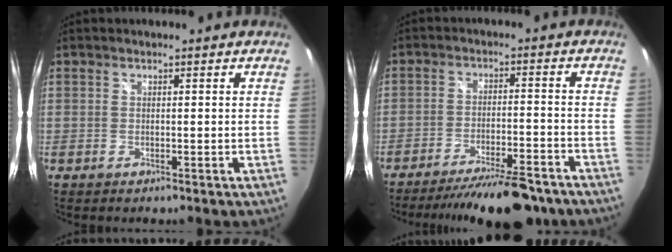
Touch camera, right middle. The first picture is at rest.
{"total": 15.1, "force": [-12.9, 3.3, 7.2], "torque": [-0.131, -0.015, -0.184]}